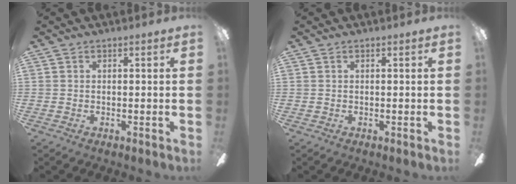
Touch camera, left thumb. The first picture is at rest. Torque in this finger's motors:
{"motor_torque": [0.00, 0.00, 0.00, 0.00, 0.00]}